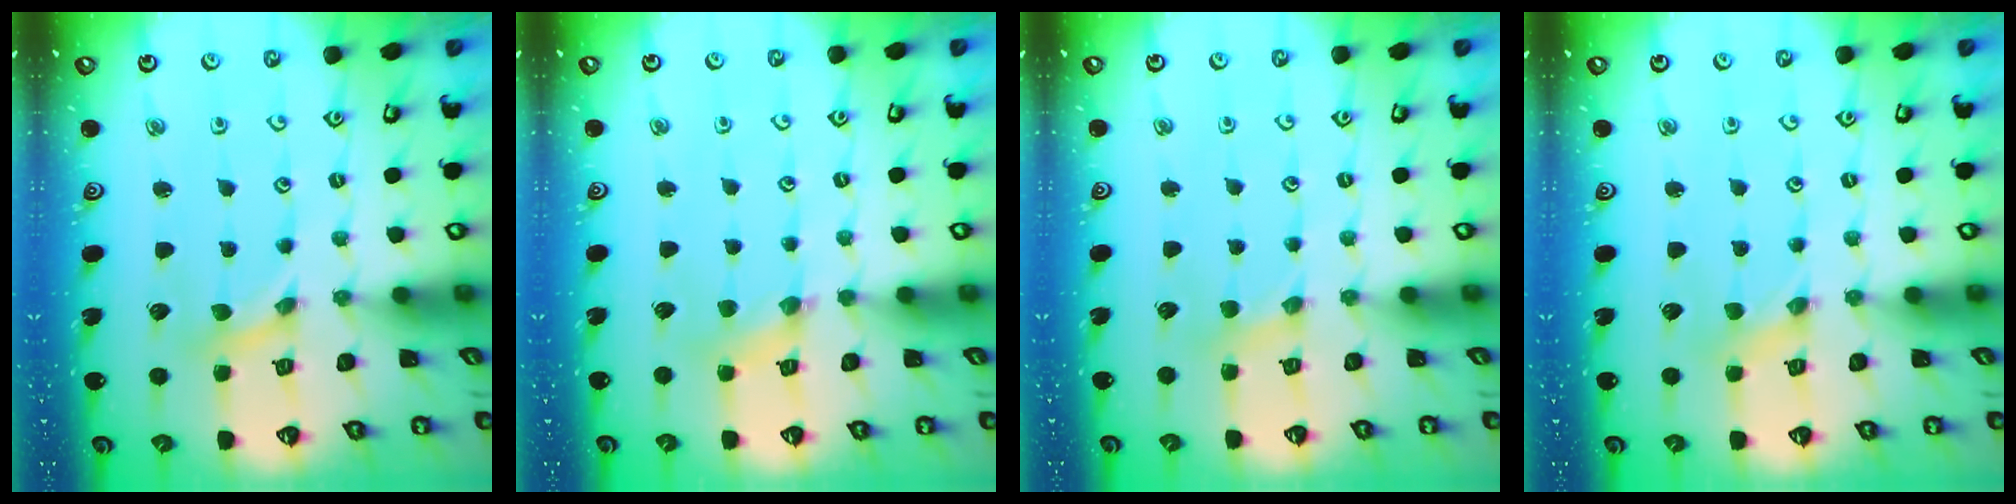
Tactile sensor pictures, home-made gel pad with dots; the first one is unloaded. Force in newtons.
{"total": 3.5, "press": 3.5, "slide": 0.3}
{"total": 2.6, "press": 2.6, "slide": 0.4}
{"total": 0.0}